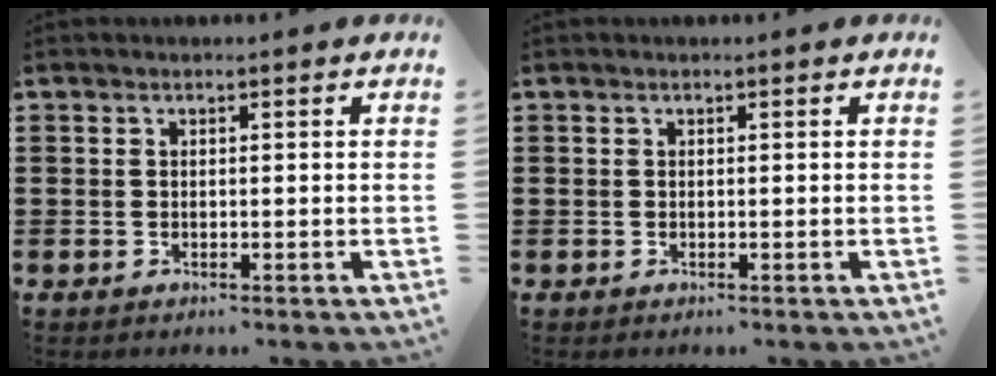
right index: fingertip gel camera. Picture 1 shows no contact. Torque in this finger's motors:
{"motor_torque": [0.00, 0.00, 0.00, -0.01]}